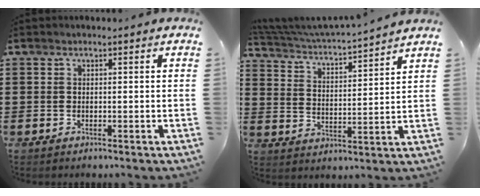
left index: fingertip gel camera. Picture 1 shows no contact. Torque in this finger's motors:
{"motor_torque": [0.25, -0.23, 0.35, 0.13]}